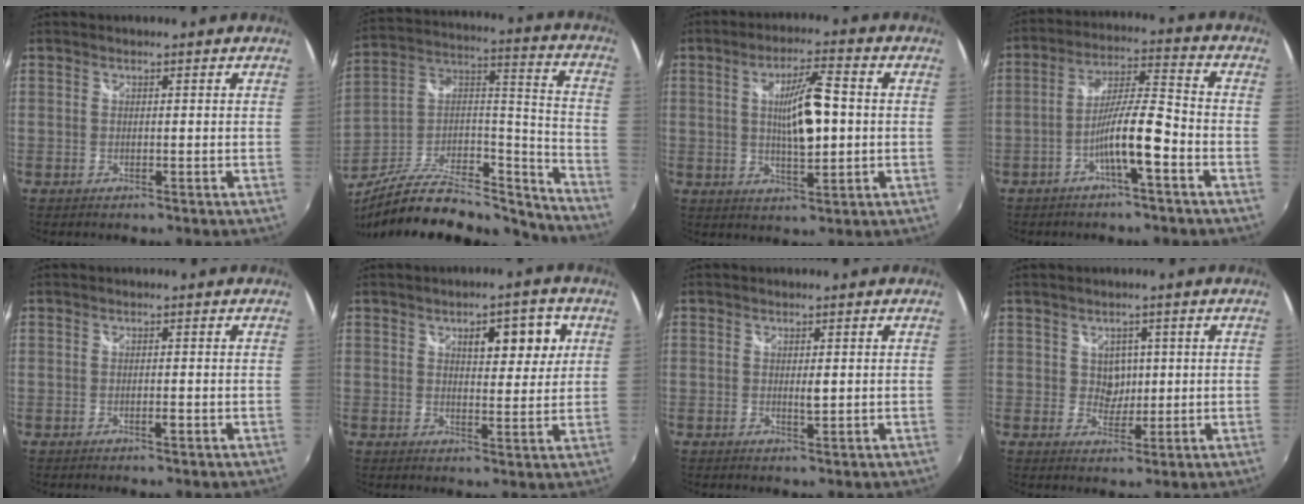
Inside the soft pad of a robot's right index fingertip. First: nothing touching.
{"total": 24.3, "force": [-19.9, 7.0, 12.0], "torque": [-0.203, 0.013, -0.323]}
{"total": 9.4, "force": [0.4, 2.7, 9.0], "torque": [-0.150, 0.004, 0.011]}
{"total": 8.4, "force": [-4.2, 0.5, 7.3], "torque": [-0.143, 0.011, -0.073]}
{"total": 0.8, "force": [-0.5, 0.2, 0.6], "torque": [-0.011, 0.002, -0.009]}
{"total": 7.5, "force": [2.9, 3.3, 6.0], "torque": [-0.081, 0.014, 0.043]}
{"total": 1.3, "force": [0.1, 0.4, 1.2], "torque": [-0.021, -0.001, 0.001]}
{"total": 2.9, "force": [0.6, 2.8, 0.7], "torque": [-0.009, 0.007, 0.011]}